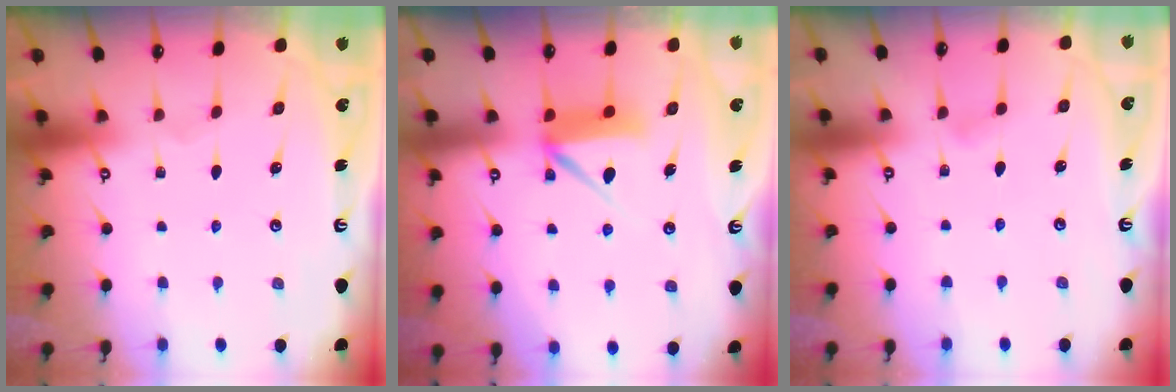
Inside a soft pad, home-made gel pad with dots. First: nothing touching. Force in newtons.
{"total": 9.3, "press": 9.3, "slide": 0.6}
{"total": 3.5, "press": 3.5, "slide": 0.4}